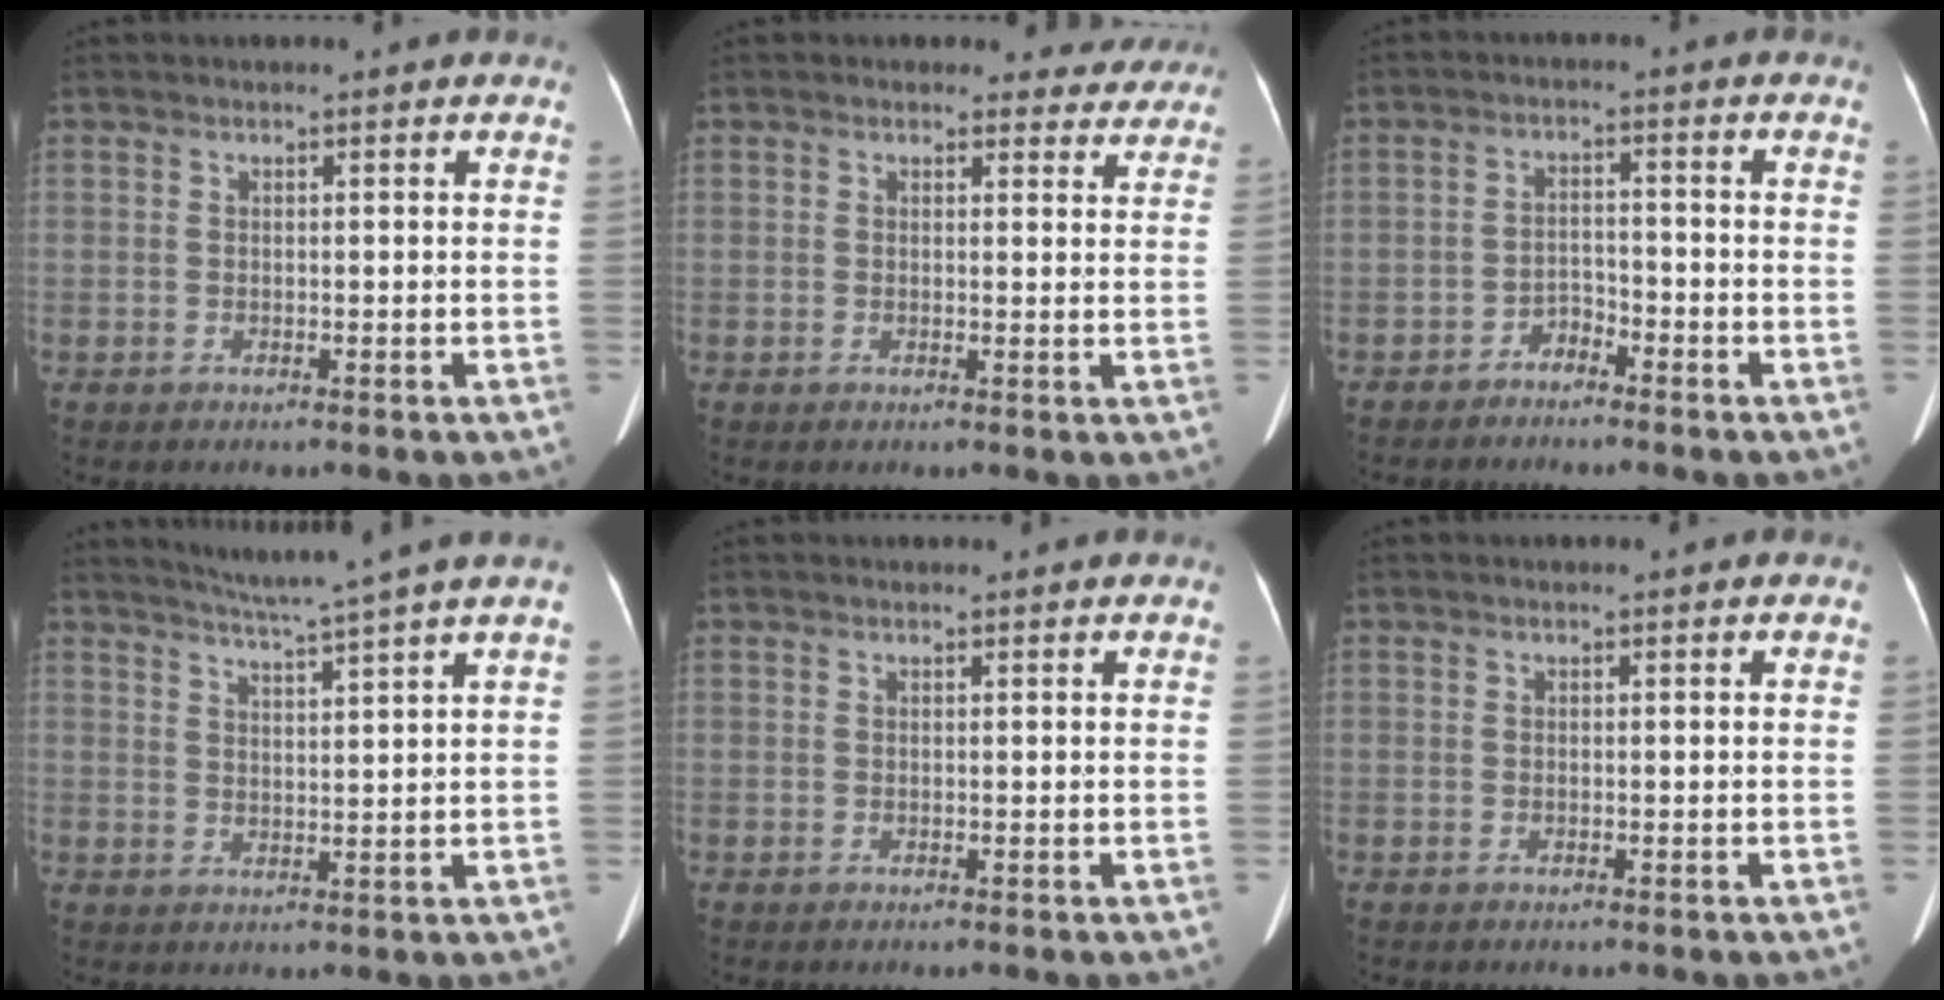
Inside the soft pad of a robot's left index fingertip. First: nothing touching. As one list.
[{"total": 5.1, "force": [4.4, 2.5, -0.2], "torque": [0.023, -0.005, 0.027]}, {"total": 2.6, "force": [-2.3, 1.0, 0.7], "torque": [-0.011, 0.001, -0.040]}, {"total": 7.8, "force": [6.5, -2.1, 3.7], "torque": [-0.061, 0.000, 0.099]}, {"total": 0.6, "force": [0.6, 0.2, 0.1], "torque": [-0.010, 0.008, 0.009]}, {"total": 0.0}]